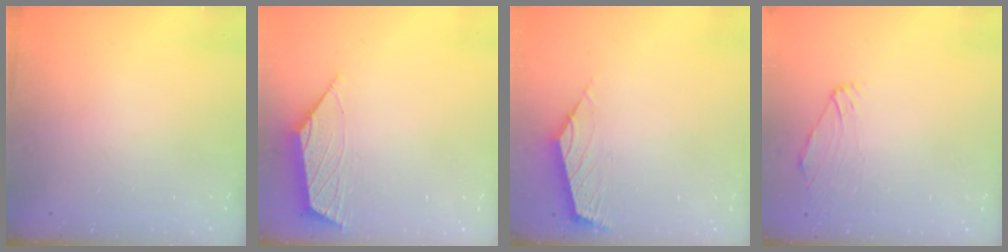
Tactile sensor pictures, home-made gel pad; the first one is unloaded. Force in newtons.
{"total": 2.9, "press": 2.8, "slide": 0.5}
{"total": 2.5, "press": 2.4, "slide": 0.6}
{"total": 0.8, "press": 0.7, "slide": 0.4}